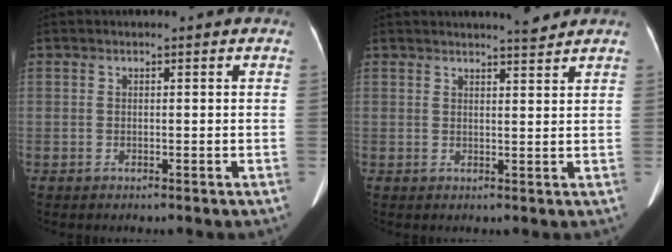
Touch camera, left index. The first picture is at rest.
{"total": 3.0, "force": [2.9, -0.3, 0.7], "torque": [-0.014, -0.008, 0.040]}